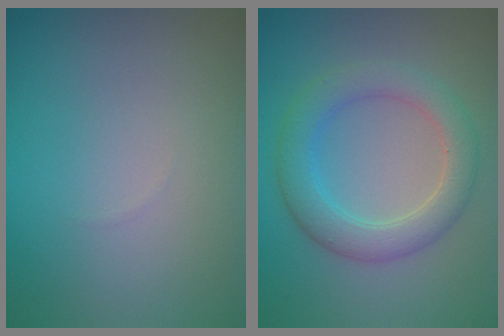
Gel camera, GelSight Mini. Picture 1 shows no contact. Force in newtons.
{"total": 4.6, "press": 4.5, "slide": 0.2}